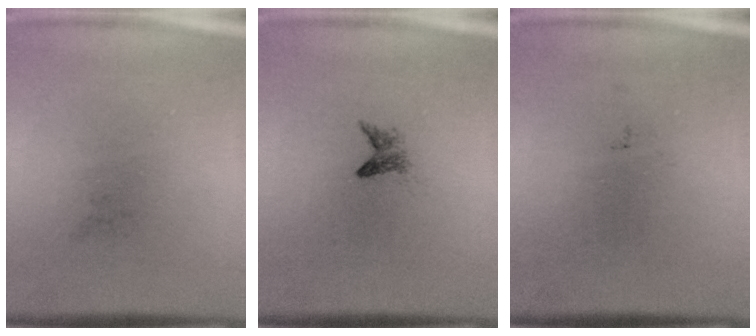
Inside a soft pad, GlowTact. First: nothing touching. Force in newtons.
{"total": 1.4}
{"total": 0.0}